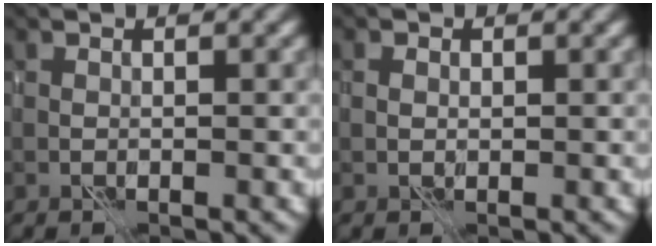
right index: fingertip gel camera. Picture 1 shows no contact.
{"total": 0.9, "force": [0.2, 0.7, 0.5], "torque": [-0.010, 0.002, 0.003]}